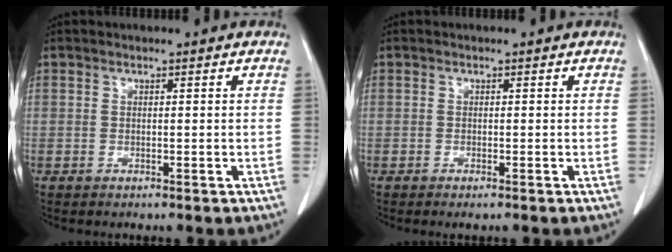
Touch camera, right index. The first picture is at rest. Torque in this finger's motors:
{"motor_torque": [0.10, -0.09, 0.00, 0.02]}